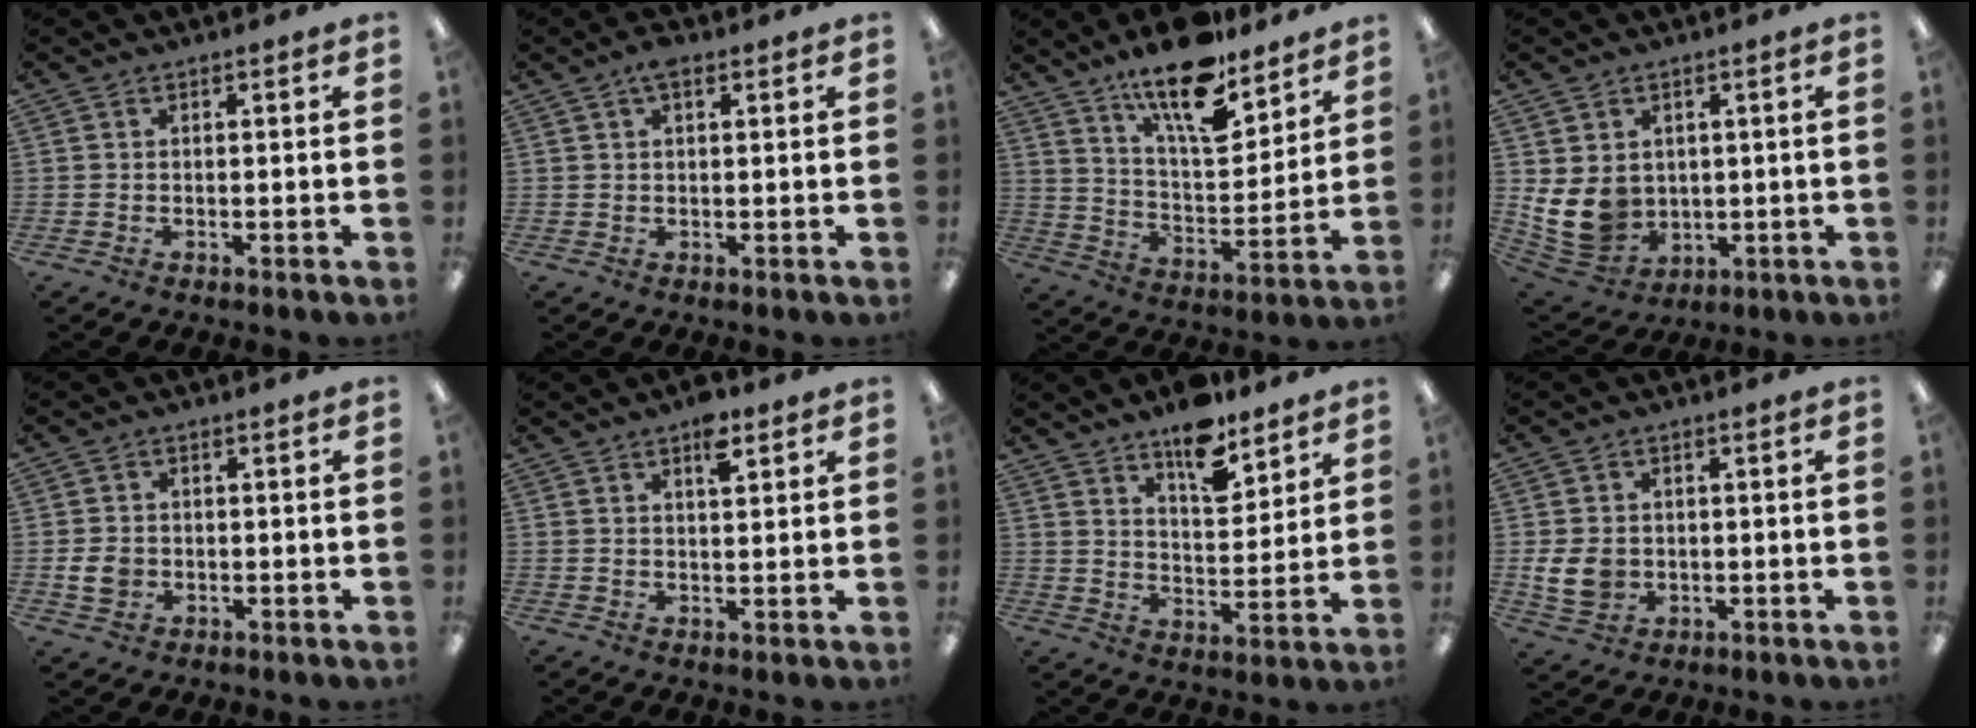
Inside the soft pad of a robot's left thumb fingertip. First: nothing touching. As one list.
[{"total": 3.3, "force": [1.7, 1.3, 2.4], "torque": [-0.036, -0.002, 0.026]}, {"total": 16.7, "force": [12.9, 5.5, 9.2], "torque": [-0.159, -0.080, 0.219]}, {"total": 9.9, "force": [1.0, 8.3, 5.4], "torque": [-0.128, -0.013, 0.026]}, {"total": 4.2, "force": [-0.6, 3.4, 2.3], "torque": [-0.039, 0.001, -0.011]}, {"total": 5.3, "force": [3.5, 2.0, 3.5], "torque": [-0.045, -0.013, 0.055]}, {"total": 11.4, "force": [9.0, 4.4, 5.4], "torque": [-0.068, -0.060, 0.157]}, {"total": 6.8, "force": [-0.6, 5.5, 4.0], "torque": [-0.074, 0.003, -0.009]}]